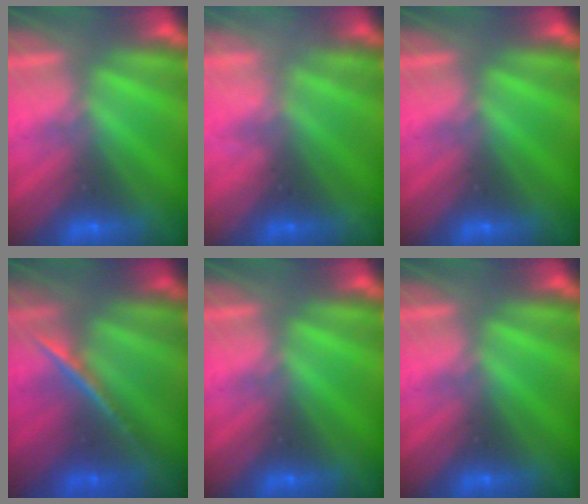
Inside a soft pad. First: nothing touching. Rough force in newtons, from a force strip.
{"total": 2.3}
{"total": 0.0}
{"total": 1.8}
{"total": 0.0}
{"total": 0.0}